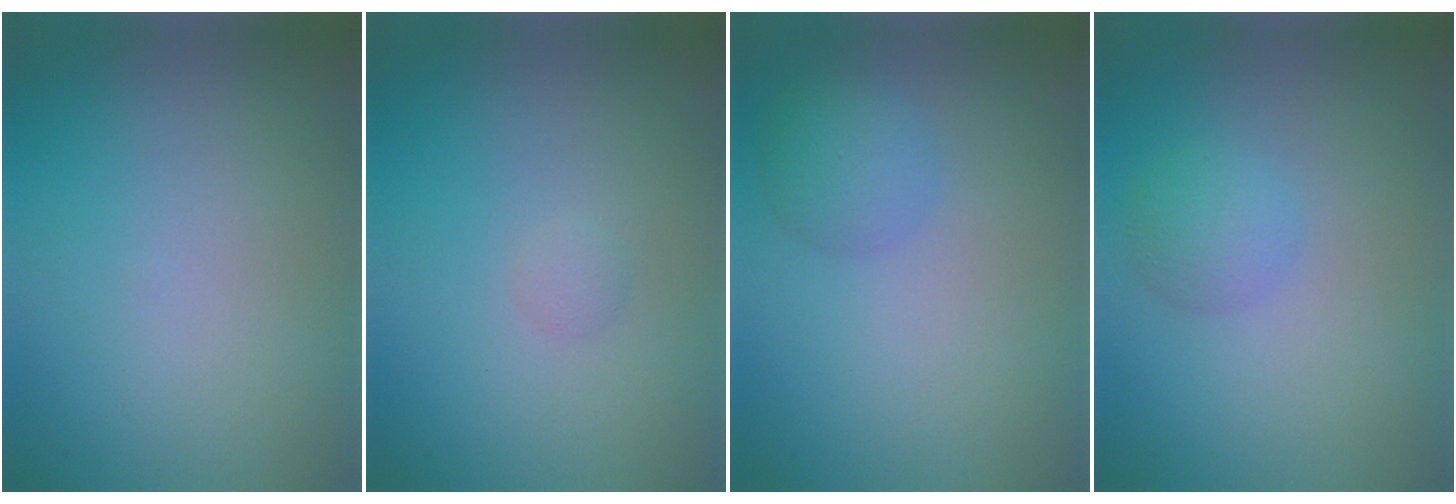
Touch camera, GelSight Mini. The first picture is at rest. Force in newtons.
{"total": 0.7, "press": 0.7, "slide": 0.0}
{"total": 2.5, "press": 2.5, "slide": 0.1}
{"total": 2.3, "press": 2.3, "slide": 0.1}